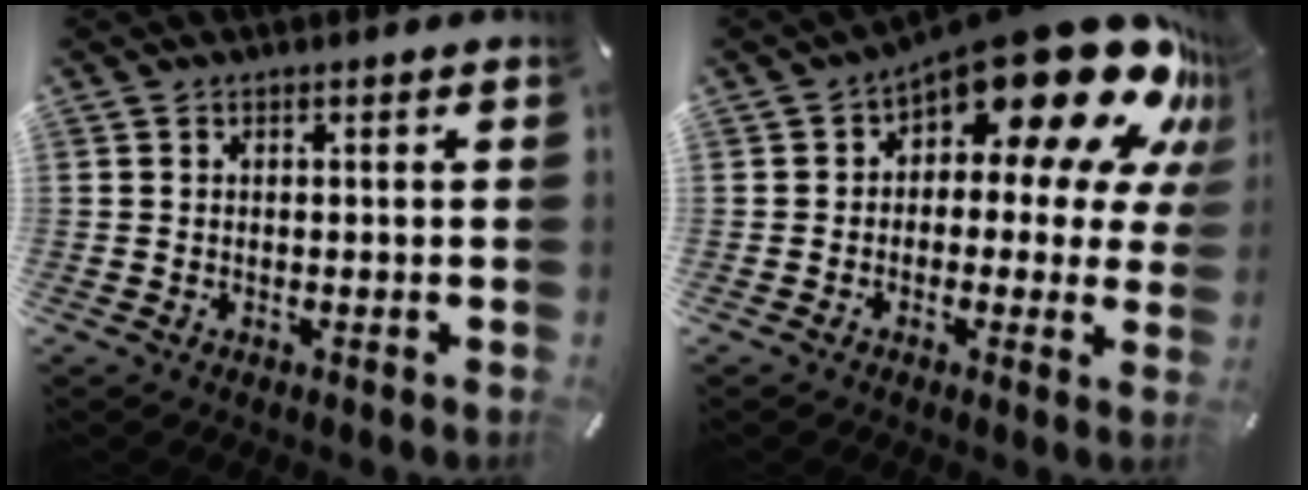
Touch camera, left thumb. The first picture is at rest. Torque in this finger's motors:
{"motor_torque": [1.00, 0.88, 2.09, -0.52, 0.17]}